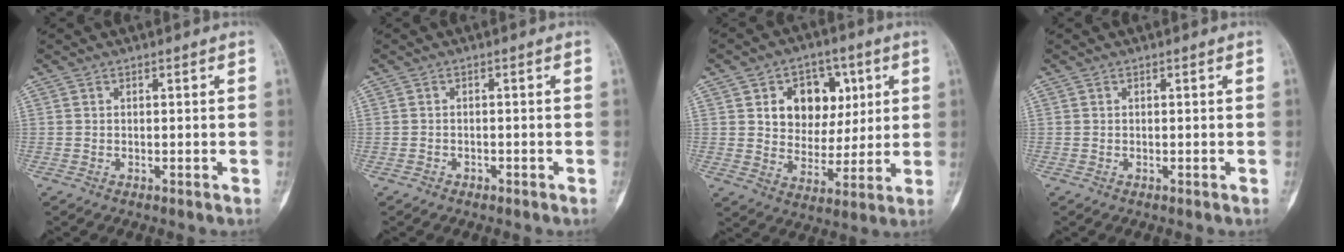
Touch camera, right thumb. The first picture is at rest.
{"total": 0.8, "force": [-0.6, 0.5, 0.0], "torque": [-0.002, 0.005, -0.012]}
{"total": 12.7, "force": [4.1, 9.7, 7.2], "torque": [-0.053, -0.012, 0.068]}
{"total": 0.0}